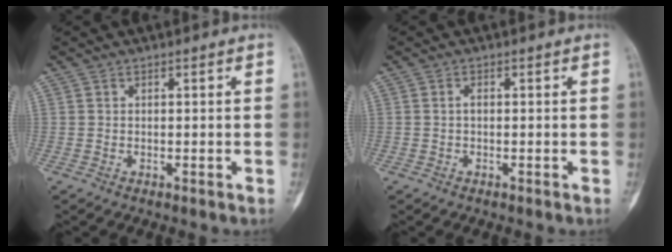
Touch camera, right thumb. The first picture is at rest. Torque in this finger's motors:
{"motor_torque": [0.14, 0.05, 0.00, -0.10, 0.02]}